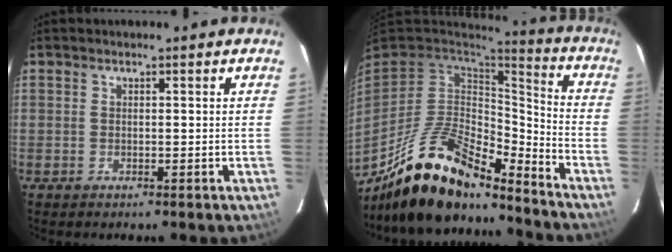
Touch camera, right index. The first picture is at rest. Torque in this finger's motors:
{"motor_torque": [0.48, -0.80, 0.84, 0.19]}